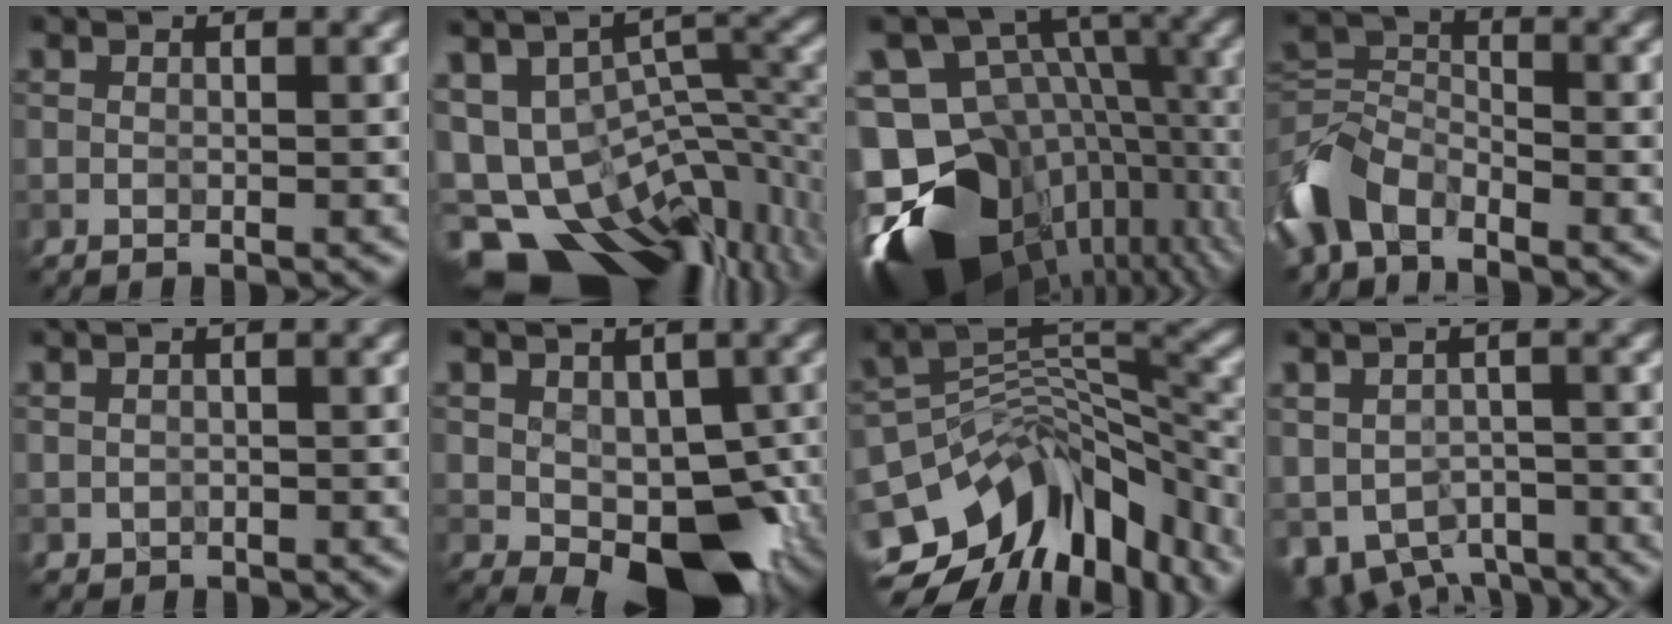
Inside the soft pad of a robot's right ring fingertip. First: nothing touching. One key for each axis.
{"total": 15.3, "fx": -7.5, "fy": 9.3, "fz": 9.6, "tx": -0.163, "ty": -0.011, "tz": -0.075}
{"total": 16.9, "fx": -5.7, "fy": 12.2, "fz": 10.2, "tx": -0.173, "ty": 0.022, "tz": -0.074}
{"total": 6.5, "fx": -4.0, "fy": 4.0, "fz": 3.1, "tx": -0.068, "ty": 0.000, "tz": -0.093}
{"total": 0.8, "fx": 0.5, "fy": 0.6, "fz": 0.2, "tx": -0.002, "ty": -0.005, "tz": 0.010}
{"total": 7.2, "fx": -1.4, "fy": 4.3, "fz": 5.6, "tx": -0.080, "ty": -0.004, "tz": -0.016}
{"total": 12.1, "fx": -6.4, "fy": 7.0, "fz": 7.6, "tx": -0.138, "ty": 0.001, "tz": -0.093}
{"total": 5.5, "fx": -2.1, "fy": 3.9, "fz": 3.3, "tx": -0.052, "ty": -0.023, "tz": -0.029}